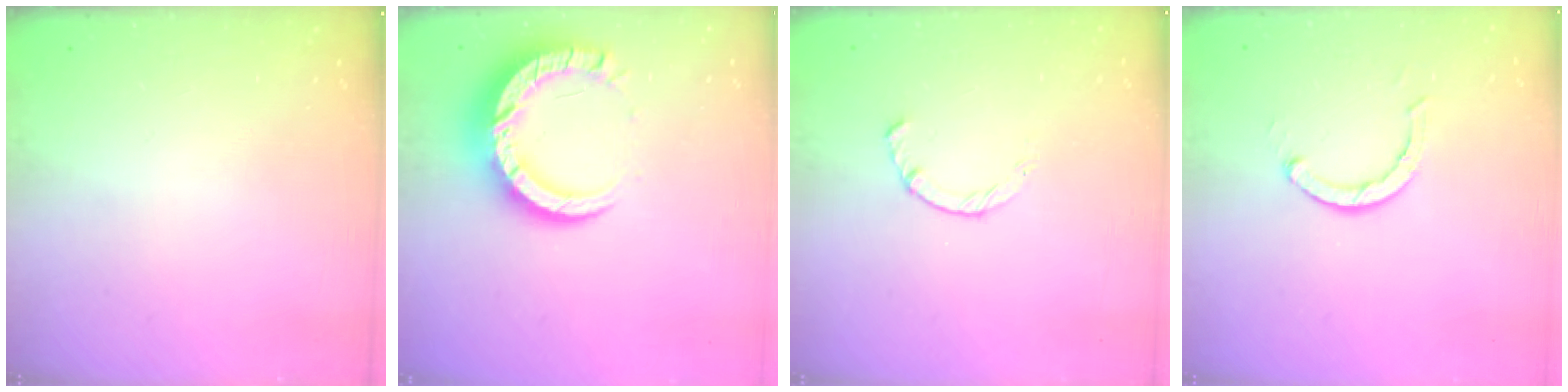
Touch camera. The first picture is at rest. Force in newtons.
{"total": 13.0, "press": 13.0, "slide": 1.0}
{"total": 2.2, "press": 2.2, "slide": 0.4}
{"total": 2.9, "press": 2.9, "slide": 0.5}